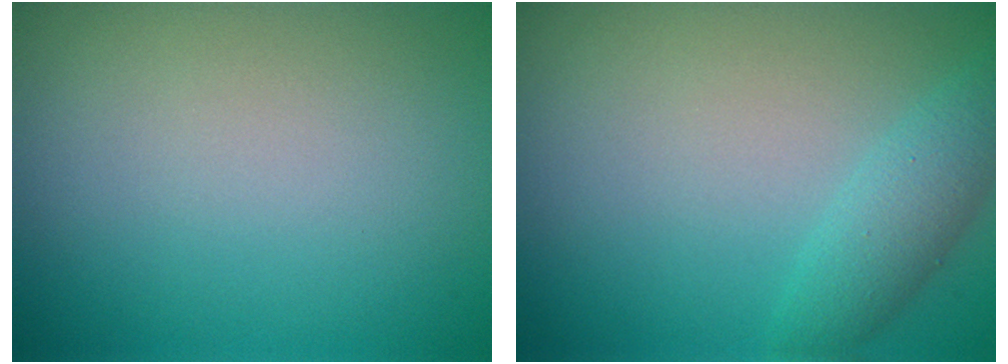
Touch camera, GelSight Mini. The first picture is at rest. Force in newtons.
{"total": 2.6, "press": 2.6, "slide": 0.1}